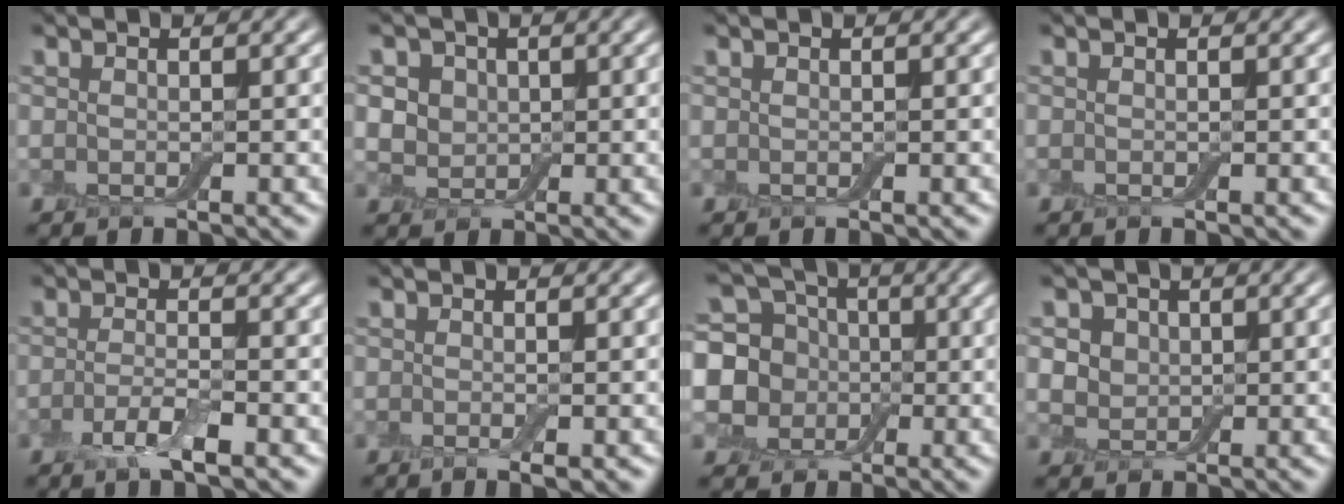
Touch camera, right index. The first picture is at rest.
{"total": 4.1, "force": [1.1, 3.5, 1.9], "torque": [-0.036, 0.010, 0.008]}
{"total": 0.0}
{"total": 0.0}
{"total": 2.8, "force": [-1.3, 0.7, 2.4], "torque": [-0.050, 0.000, -0.030]}
{"total": 1.6, "force": [-0.5, 0.4, 1.4], "torque": [-0.020, -0.007, -0.009]}
{"total": 6.6, "force": [-0.5, 5.8, 3.0], "torque": [-0.058, -0.003, -0.030]}
{"total": 4.4, "force": [1.5, 3.5, 2.0], "torque": [-0.043, 0.011, 0.014]}